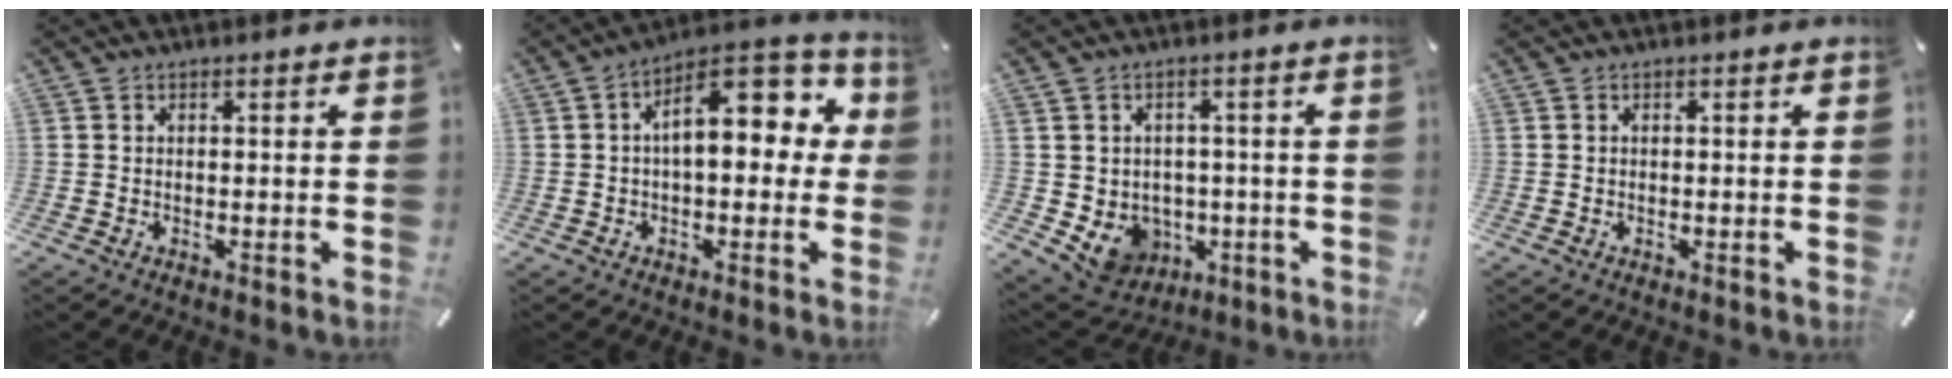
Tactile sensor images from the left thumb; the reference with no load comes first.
{"total": 15.3, "force": [3.7, 7.6, 12.7], "torque": [-0.171, -0.023, 0.061]}
{"total": 6.8, "force": [-0.9, 6.5, 1.7], "torque": [-0.048, -0.010, -0.013]}
{"total": 0.0}